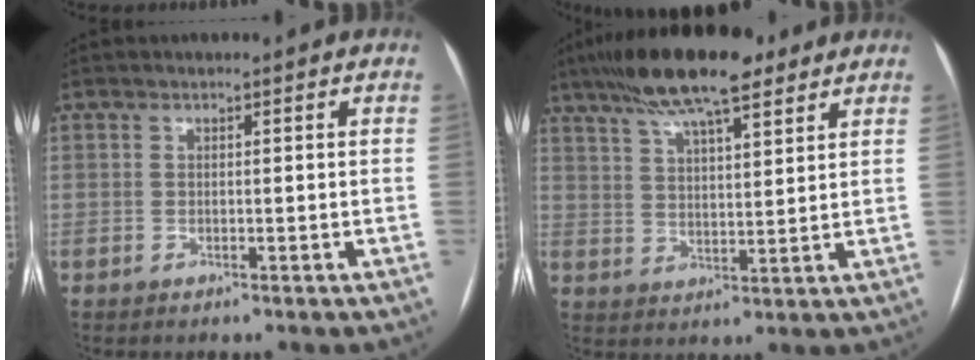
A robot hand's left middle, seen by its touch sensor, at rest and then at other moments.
{"total": 14.5, "force": [10.3, 3.3, 9.7], "torque": [-0.175, 0.030, 0.175]}